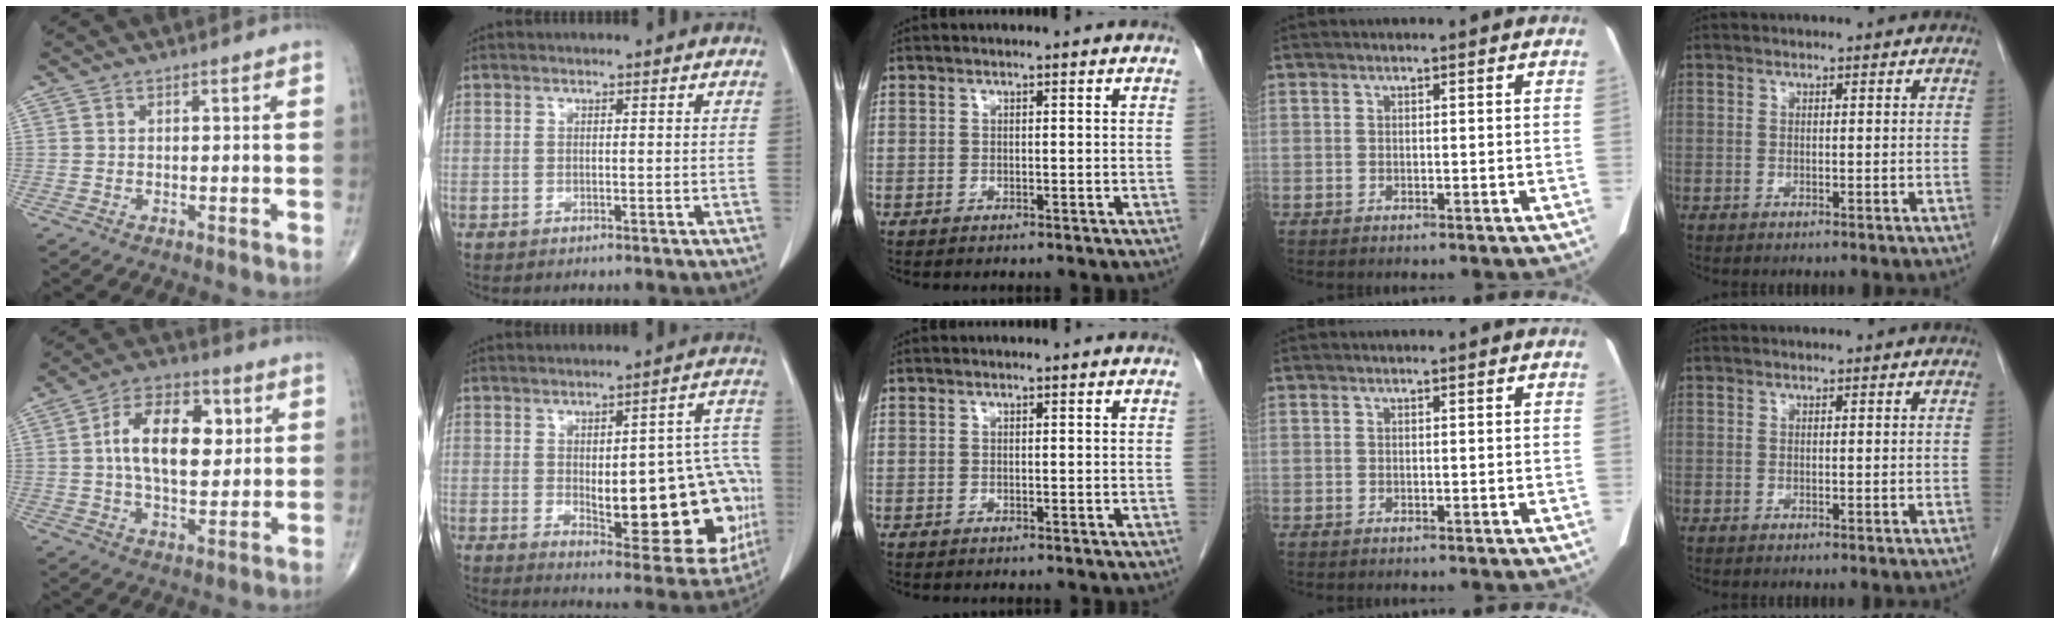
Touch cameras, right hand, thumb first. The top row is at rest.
{"thumb": {"total": 14.6, "force": [2.6, 8.2, 11.9], "torque": [-0.173, 0.005, 0.038]}, "index": {"total": 21.7, "force": [-2.6, 7.0, 20.3], "torque": [-0.183, 0.026, -0.003]}}